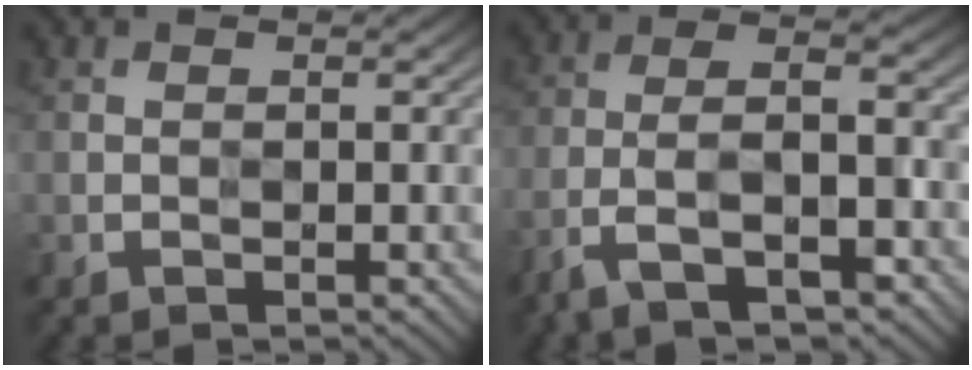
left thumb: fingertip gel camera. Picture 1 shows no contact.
{"total": 8.4, "force": [-5.1, 2.6, 6.1], "torque": [-0.121, -0.003, -0.102]}